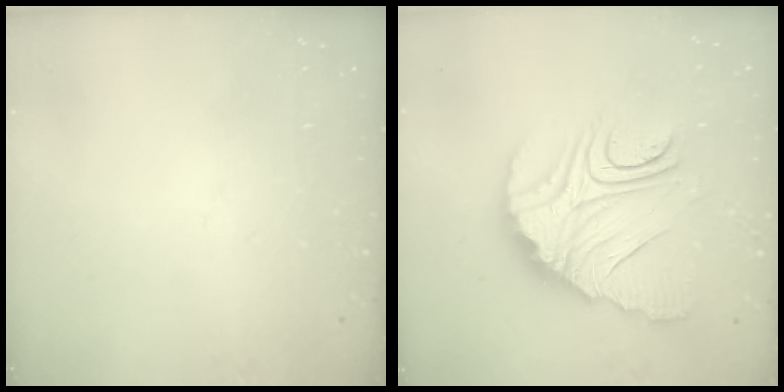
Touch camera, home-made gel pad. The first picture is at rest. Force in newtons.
{"total": 20.7, "press": 20.6, "slide": 2.2}